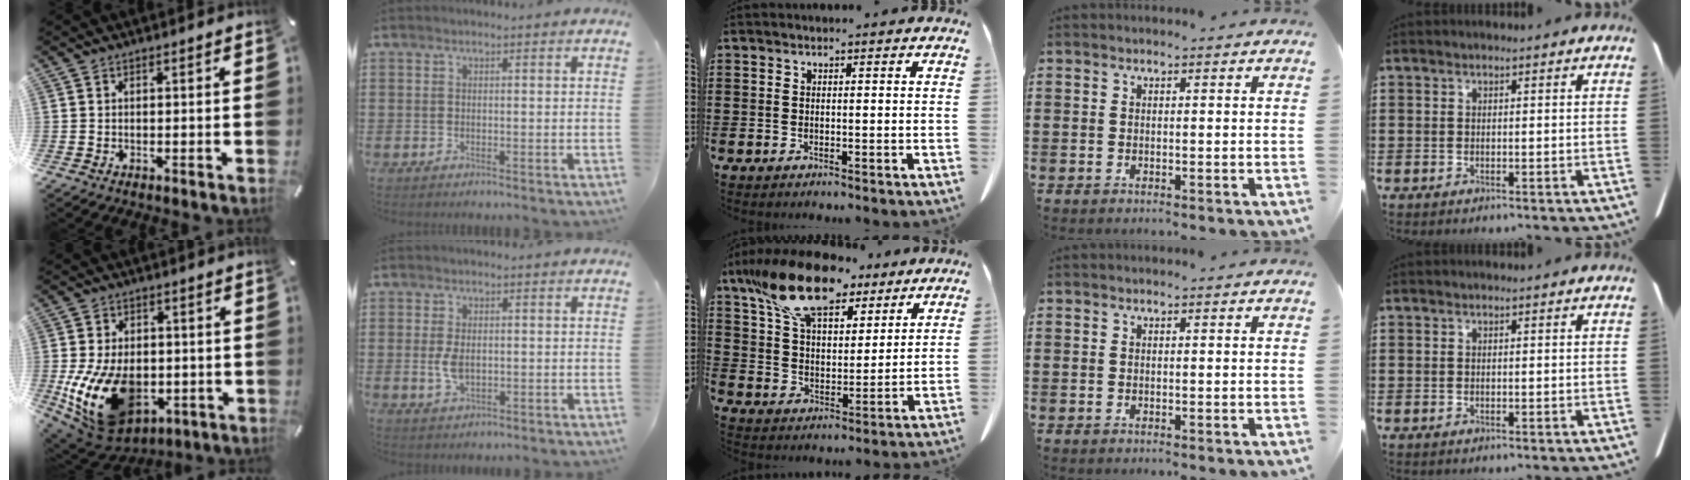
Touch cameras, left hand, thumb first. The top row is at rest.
{"thumb": {"total": 18.7, "force": [-3.7, 12.7, 13.3], "torque": [-0.270, 0.002, -0.051]}, "index": {"total": 3.8, "force": [0.0, 2.1, 3.2], "torque": [-0.084, -0.004, -0.007]}, "middle": {"total": 14.8, "force": [10.4, 6.1, 8.6], "torque": [-0.181, -0.019, 0.191]}}